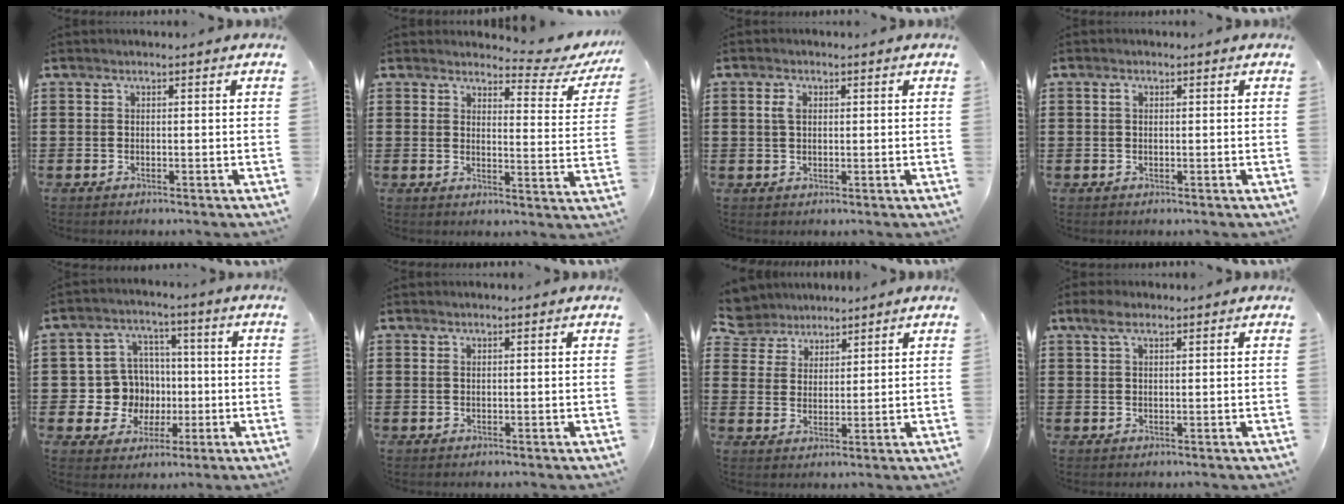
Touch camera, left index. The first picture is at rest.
{"total": 4.2, "force": [3.7, 0.7, 1.9], "torque": [-0.039, -0.023, 0.058]}
{"total": 2.2, "force": [0.7, 1.3, 1.6], "torque": [-0.035, 0.007, 0.012]}
{"total": 1.0, "force": [0.3, 0.6, 0.7], "torque": [-0.016, 0.005, 0.006]}
{"total": 8.9, "force": [0.3, 8.6, 2.1], "torque": [-0.077, 0.009, 0.019]}
{"total": 0.5, "force": [0.3, 0.2, 0.4], "torque": [-0.009, 0.001, 0.006]}
{"total": 5.2, "force": [4.6, 2.4, 0.0], "torque": [-0.028, -0.010, 0.084]}
{"total": 2.9, "force": [1.5, 1.3, 2.1], "torque": [-0.046, 0.005, 0.026]}